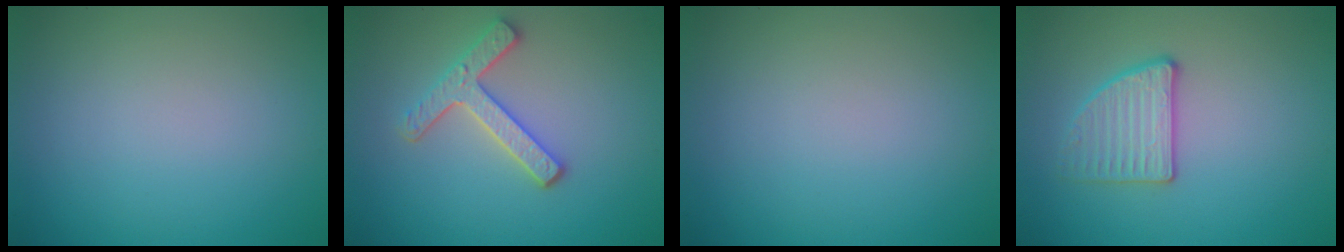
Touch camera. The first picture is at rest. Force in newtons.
{"total": 3.3, "press": 2.9, "slide": 1.6}
{"total": 0.0}
{"total": 2.8, "press": 2.7, "slide": 0.6}